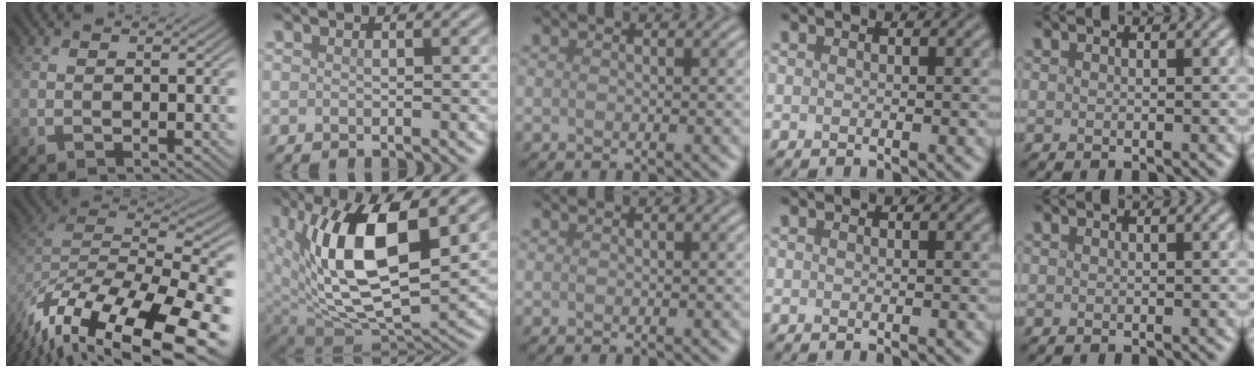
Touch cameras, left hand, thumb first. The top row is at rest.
{"thumb": {"total": 19.4, "force": [-13.1, 7.9, 11.9], "torque": [-0.209, -0.031, -0.178]}, "index": {"total": 13.0, "force": [3.4, 5.8, 11.1], "torque": [-0.186, -0.006, 0.060]}}